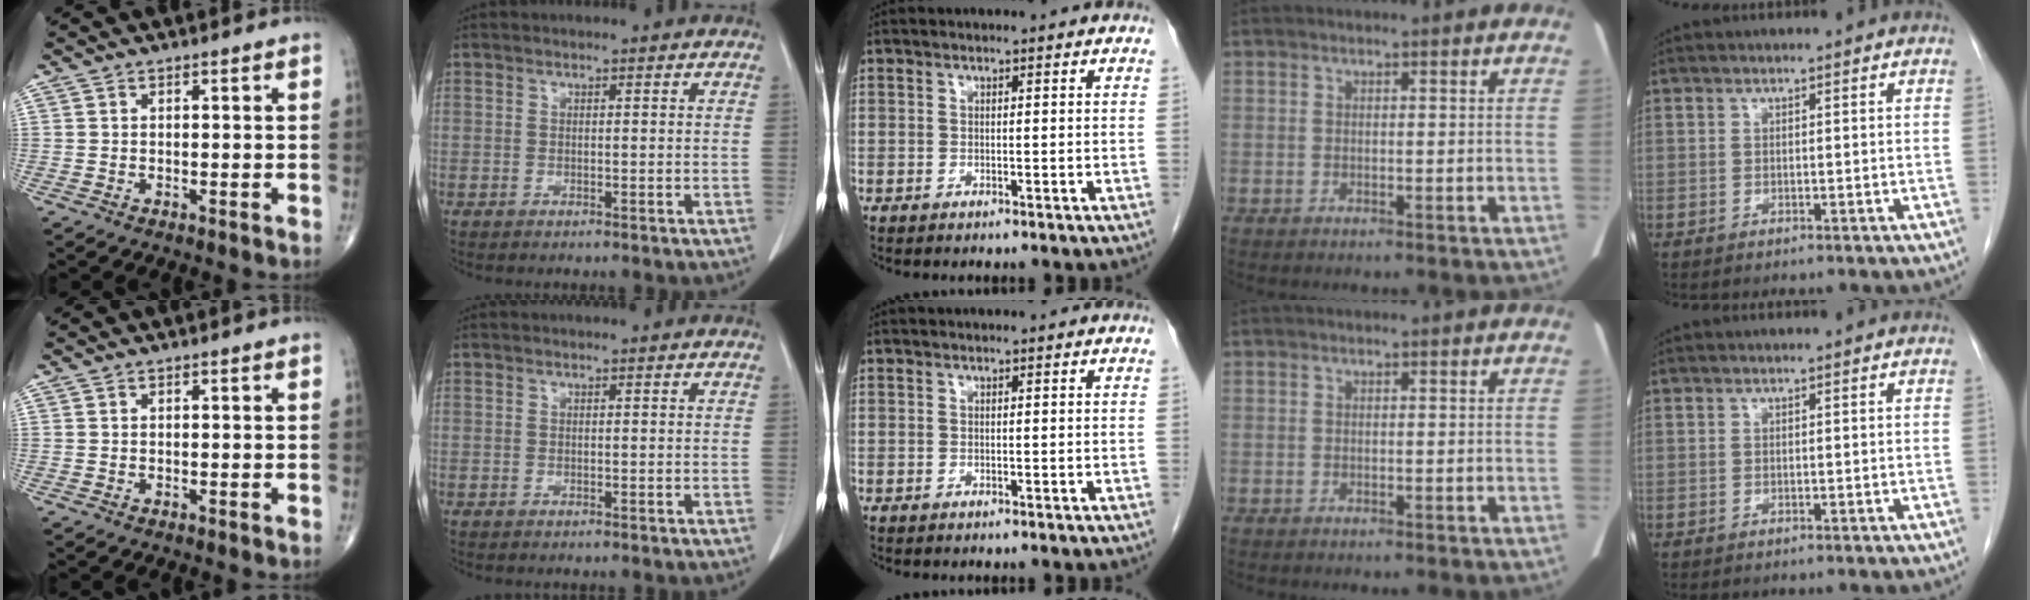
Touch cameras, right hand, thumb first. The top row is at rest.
{}